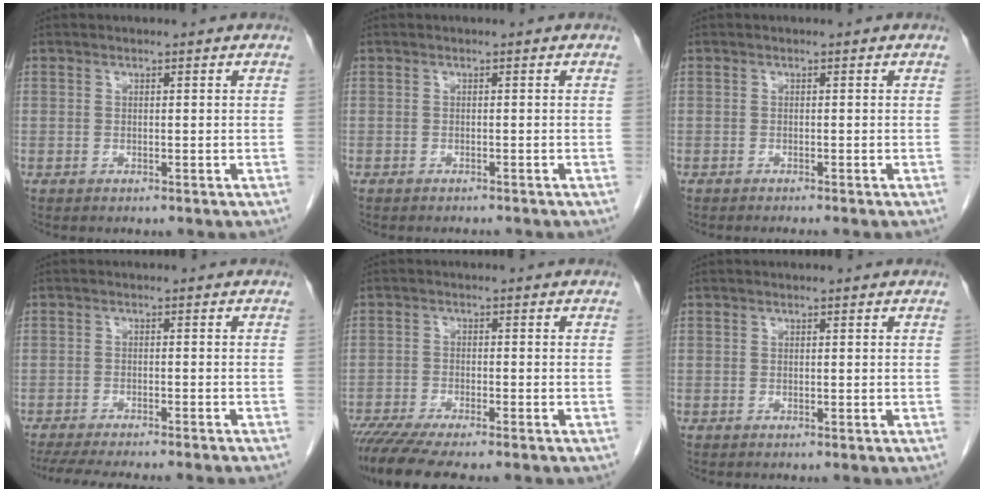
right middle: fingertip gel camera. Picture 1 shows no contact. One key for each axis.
{"total": 1.5, "fx": -1.5, "fy": 0.3, "fz": 0.4, "tx": -0.009, "ty": -0.003, "tz": -0.017}
{"total": 1.8, "fx": -1.6, "fy": -0.2, "fz": 0.8, "tx": -0.009, "ty": 0.000, "tz": -0.021}
{"total": 13.3, "fx": -11.7, "fy": 0.6, "fz": 6.4, "tx": -0.086, "ty": -0.022, "tz": -0.163}
{"total": 10.1, "fx": -8.3, "fy": 1.0, "fz": 5.6, "tx": -0.089, "ty": -0.019, "tz": -0.135}
{"total": 0.0}